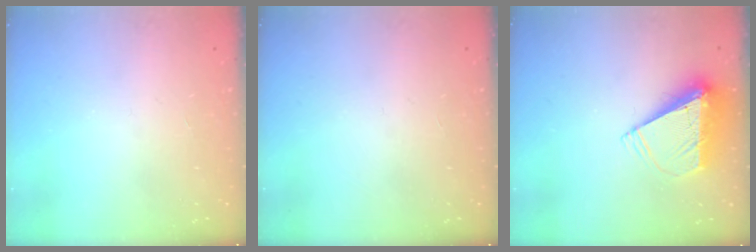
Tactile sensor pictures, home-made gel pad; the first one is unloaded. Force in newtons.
{"total": 0.0}
{"total": 8.7, "press": 8.7, "slide": 0.3}